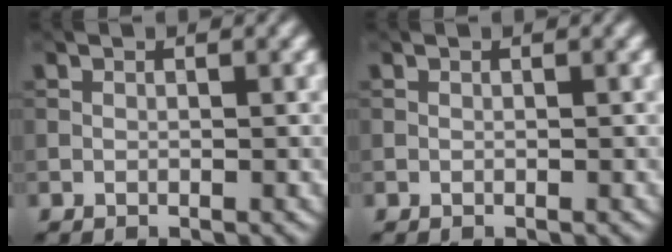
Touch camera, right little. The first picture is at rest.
{"total": 0.0}